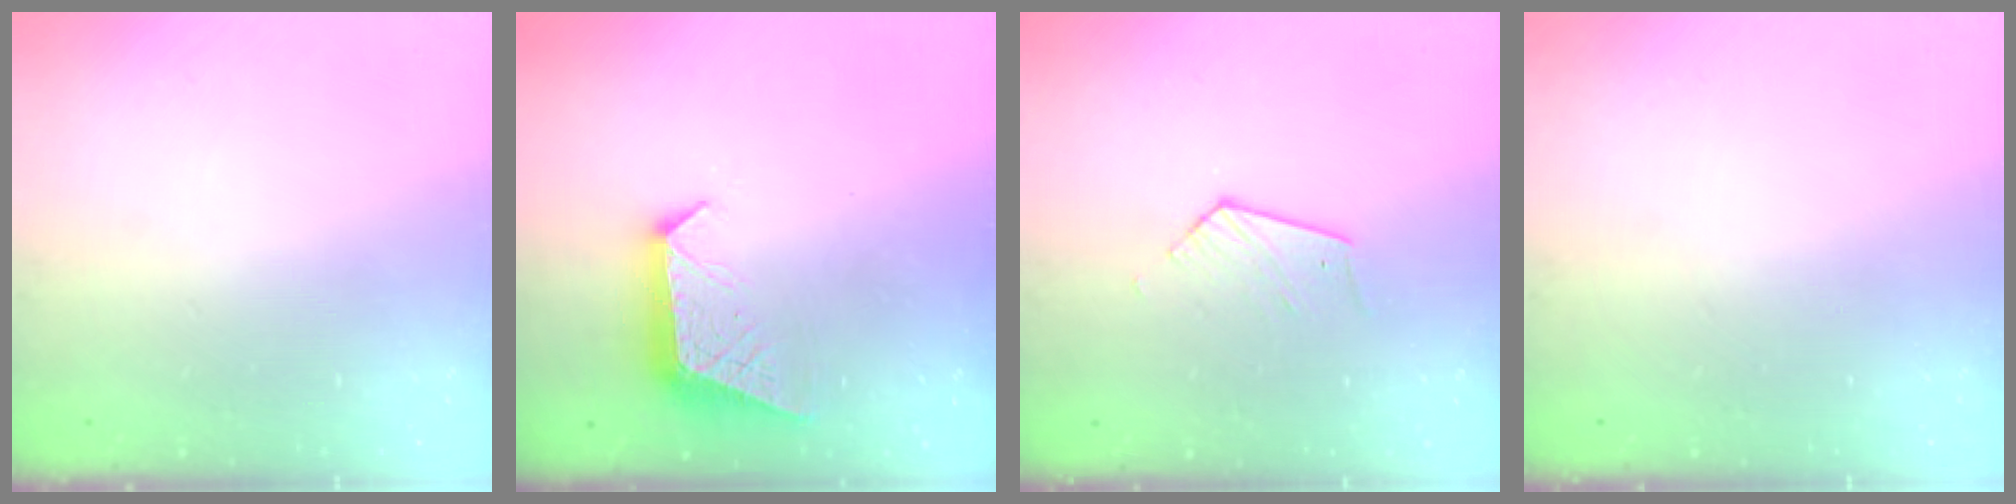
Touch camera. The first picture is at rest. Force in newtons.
{"total": 9.3, "press": 9.2, "slide": 0.8}
{"total": 3.9, "press": 3.8, "slide": 0.4}
{"total": 0.0}